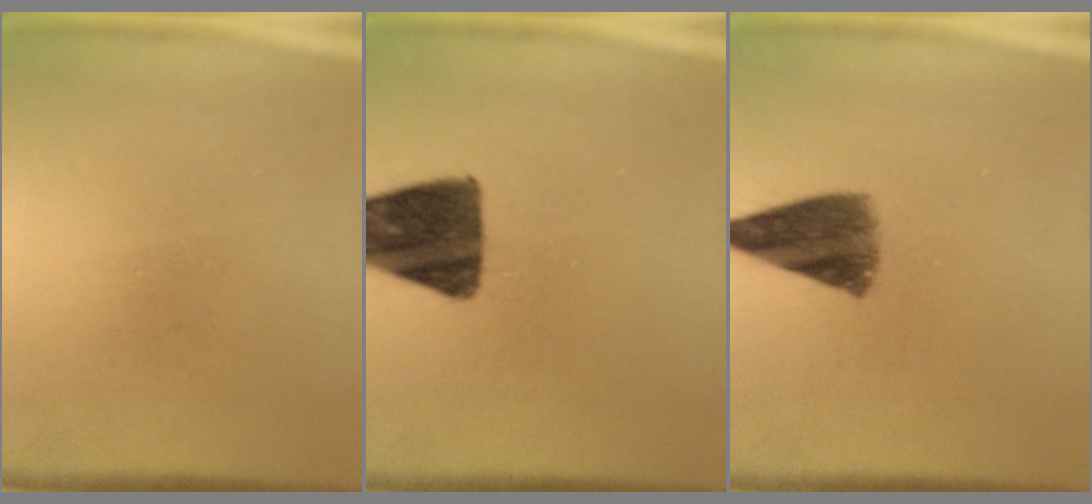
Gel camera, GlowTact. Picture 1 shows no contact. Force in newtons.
{"total": 12.8}
{"total": 7.6}